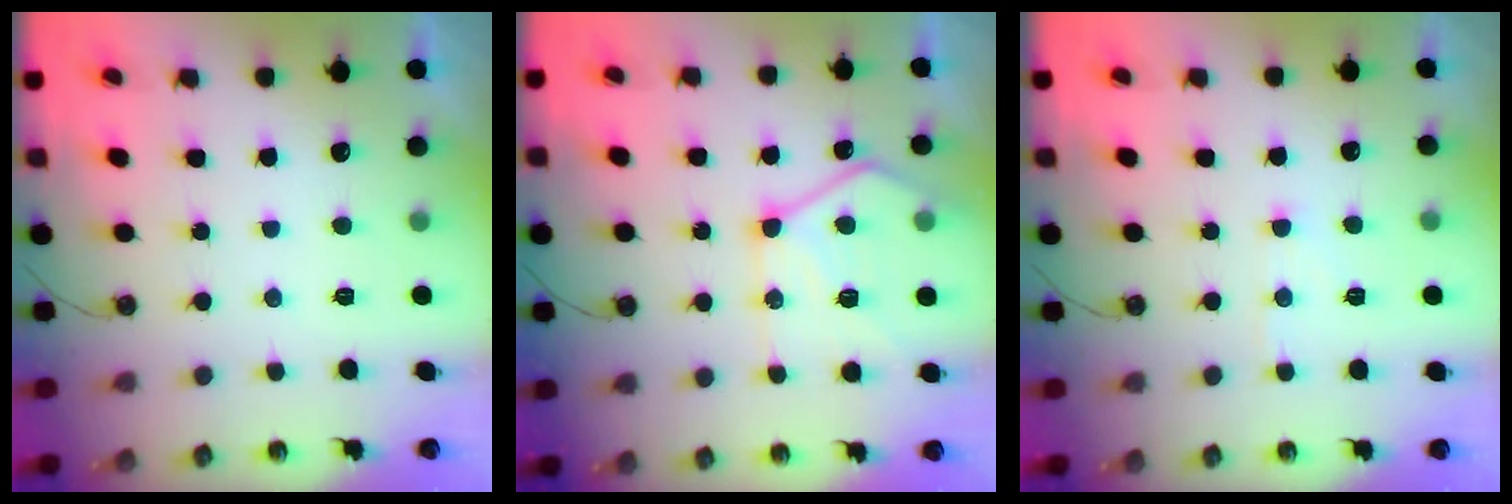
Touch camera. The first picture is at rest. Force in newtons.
{"total": 14.8, "press": 14.7, "slide": 1.5}
{"total": 4.0, "press": 3.9, "slide": 0.6}